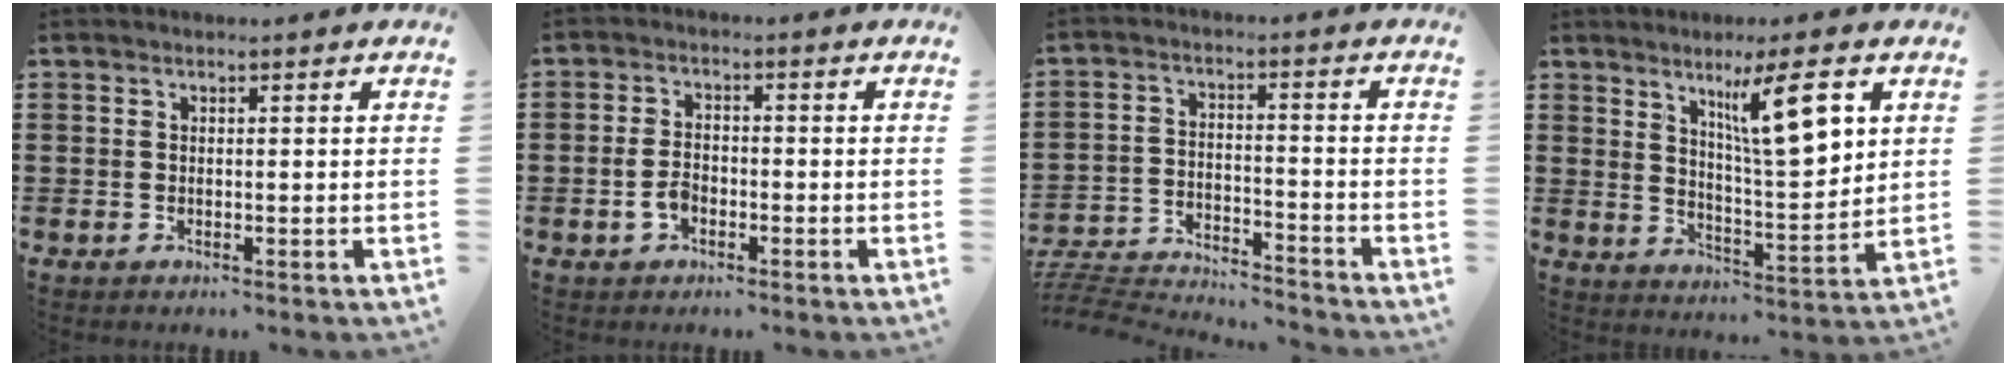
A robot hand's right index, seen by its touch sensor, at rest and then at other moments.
{"total": 3.2, "force": [-1.3, 1.9, 2.3], "torque": [-0.057, -0.001, -0.028]}
{"total": 5.2, "force": [-5.1, 0.3, 0.8], "torque": [-0.034, -0.006, -0.111]}
{"total": 10.0, "force": [4.7, 1.9, 8.6], "torque": [-0.135, -0.012, 0.071]}